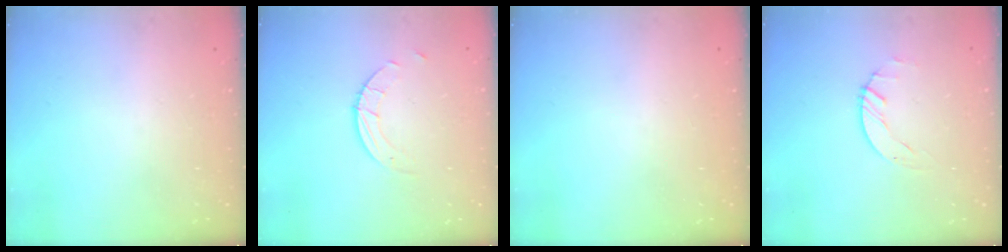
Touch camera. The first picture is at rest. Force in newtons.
{"total": 2.7, "press": 2.7, "slide": 0.3}
{"total": 0.0}
{"total": 0.8, "press": 0.8, "slide": 0.2}